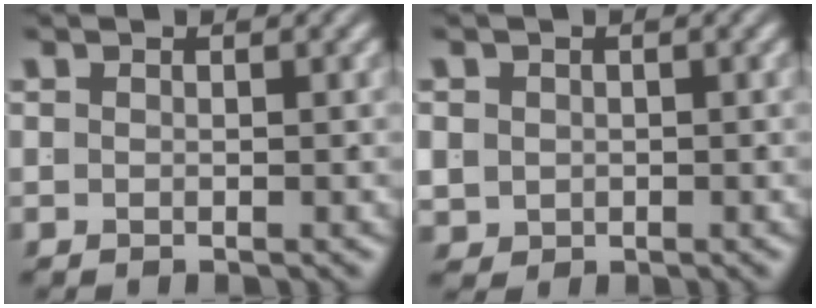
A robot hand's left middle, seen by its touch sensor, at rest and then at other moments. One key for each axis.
{"total": 3.2, "fx": -0.5, "fy": 2.9, "fz": 1.2, "tx": -0.044, "ty": -0.027, "tz": 0.005}